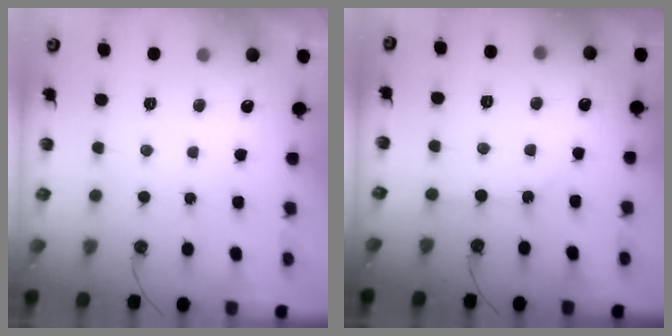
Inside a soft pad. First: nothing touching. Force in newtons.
{"total": 2.0, "press": 2.0, "slide": 0.4}